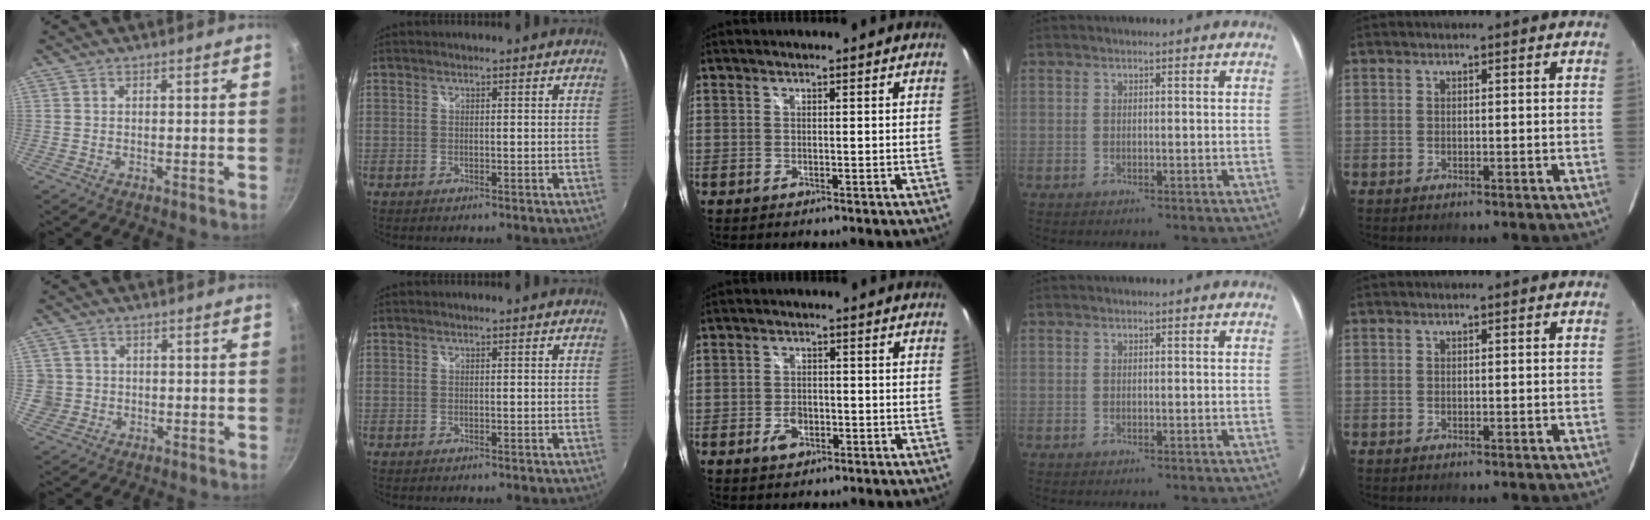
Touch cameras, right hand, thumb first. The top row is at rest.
{"thumb": {"total": 4.0, "force": [-0.2, 3.9, 0.6], "torque": [0.005, 0.014, 0.002]}, "middle": {"total": 3.5, "force": [-1.7, 2.3, 2.0], "torque": [-0.040, 0.001, -0.028]}}